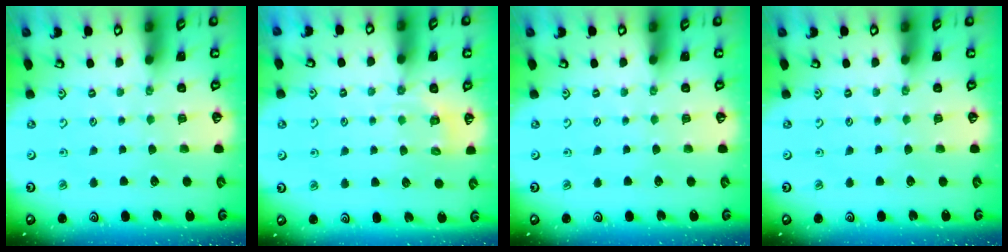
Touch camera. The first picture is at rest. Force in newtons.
{"total": 4.0, "press": 3.6, "slide": 1.7}
{"total": 0.0}
{"total": 0.0}